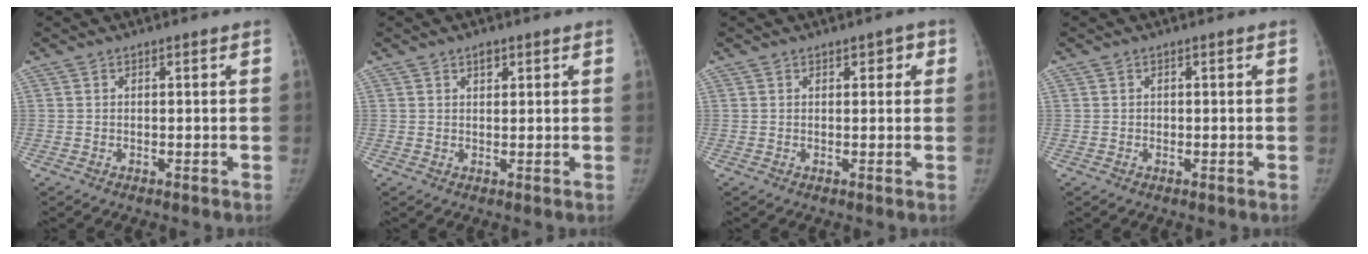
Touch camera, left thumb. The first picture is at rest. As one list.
[{"total": 1.6, "force": [1.0, 1.0, 0.9], "torque": [-0.003, -0.003, 0.013]}, {"total": 2.3, "force": [1.0, 1.4, 1.6], "torque": [0.000, 0.001, 0.010]}, {"total": 0.5, "force": [-0.1, 0.5, 0.2], "torque": [0.001, 0.002, -0.002]}]